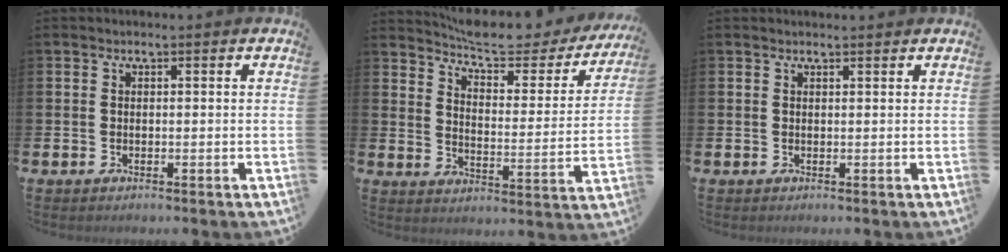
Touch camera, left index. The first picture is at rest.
{"total": 7.3, "force": [6.7, 1.6, 2.3], "torque": [-0.068, -0.051, 0.111]}
{"total": 0.7, "force": [0.7, 0.0, 0.1], "torque": [0.007, -0.003, 0.011]}